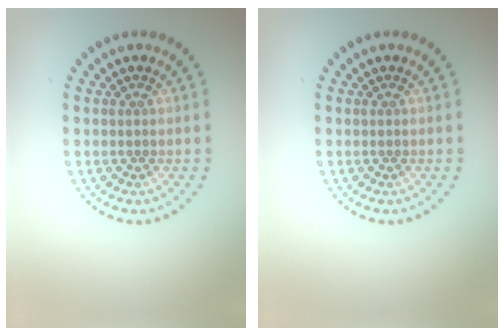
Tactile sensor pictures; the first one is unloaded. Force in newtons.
{"total": 0.0}